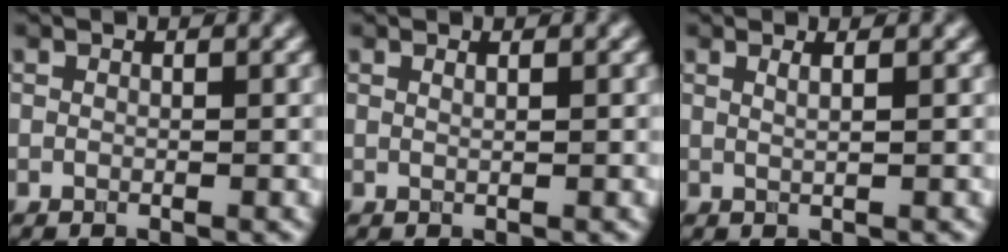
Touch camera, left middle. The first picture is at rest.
{"total": 0.7, "force": [0.3, 0.3, 0.6], "torque": [-0.004, -0.003, 0.000]}
{"total": 1.4, "force": [0.6, 0.6, 1.1], "torque": [-0.008, 0.001, -0.001]}